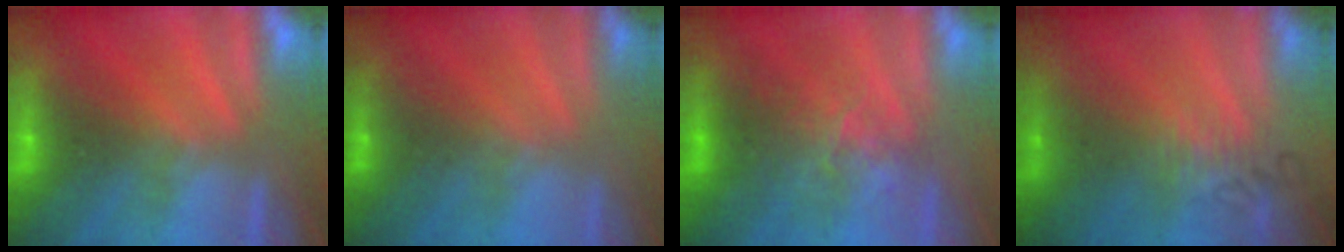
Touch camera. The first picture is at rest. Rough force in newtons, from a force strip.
{"total": 1.4}
{"total": 2.6}
{"total": 2.4}